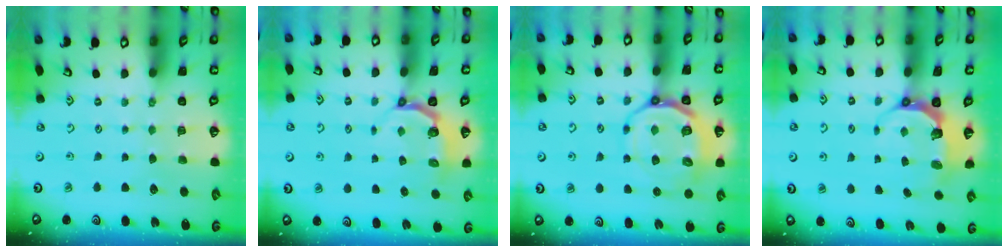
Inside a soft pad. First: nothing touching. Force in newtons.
{"total": 4.4, "press": 3.5, "slide": 2.7}
{"total": 14.1, "press": 13.7, "slide": 3.3}
{"total": 7.3, "press": 6.5, "slide": 3.4}